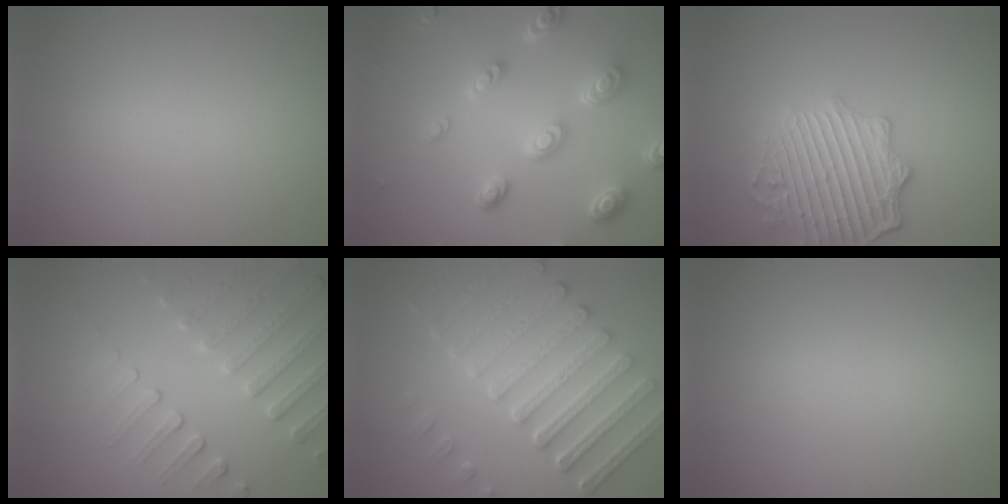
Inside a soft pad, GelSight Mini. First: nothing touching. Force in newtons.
{"total": 5.2, "press": 3.9, "slide": 3.5}
{"total": 5.3, "press": 4.5, "slide": 2.7}
{"total": 4.0, "press": 3.3, "slide": 2.3}
{"total": 8.3, "press": 6.3, "slide": 5.4}
{"total": 0.0}